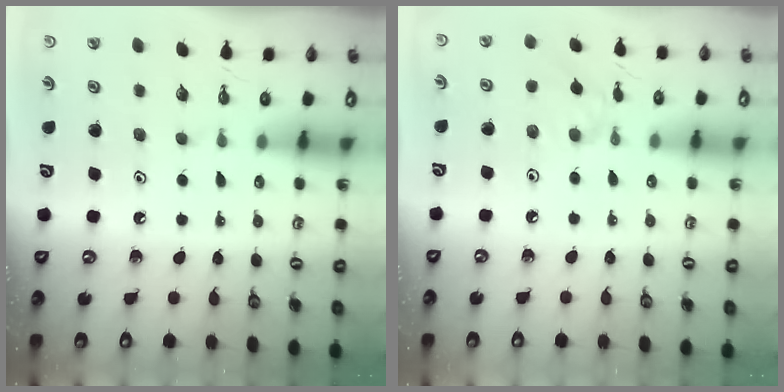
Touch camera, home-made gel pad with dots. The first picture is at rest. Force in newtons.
{"total": 2.8, "press": 2.7, "slide": 0.6}